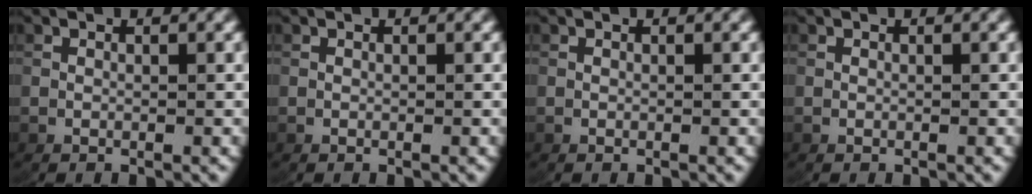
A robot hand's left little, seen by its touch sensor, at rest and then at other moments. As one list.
[{"total": 0.0}, {"total": 0.0}, {"total": 0.0}]